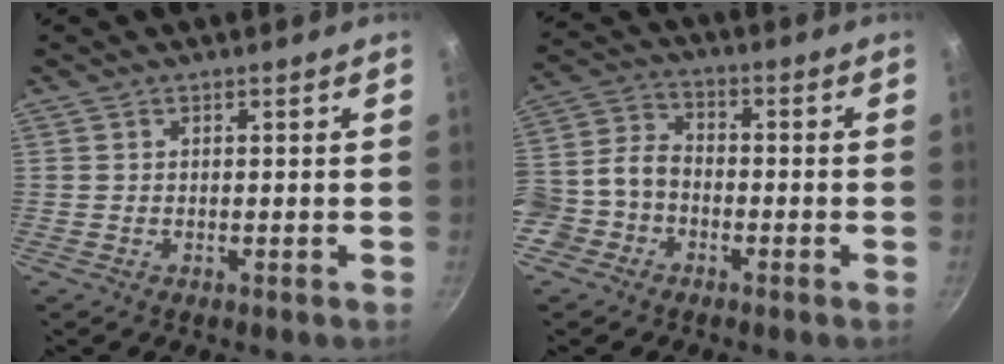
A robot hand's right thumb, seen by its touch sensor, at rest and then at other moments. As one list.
[{"total": 10.5, "force": [-4.6, 8.0, 5.1], "torque": [-0.087, 0.051, -0.101]}]